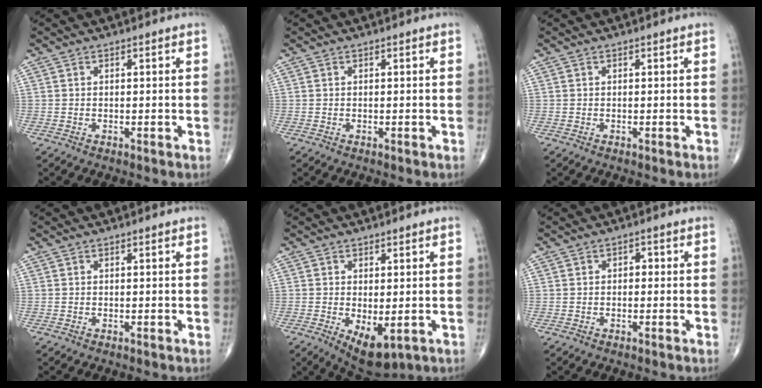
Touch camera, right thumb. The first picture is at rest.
{"total": 0.0}
{"total": 0.0}
{"total": 0.0}
{"total": 7.0, "force": [-1.8, 3.3, 5.8], "torque": [-0.087, -0.014, -0.015]}
{"total": 1.3, "force": [0.0, 0.9, 0.9], "torque": [-0.006, 0.005, -0.005]}